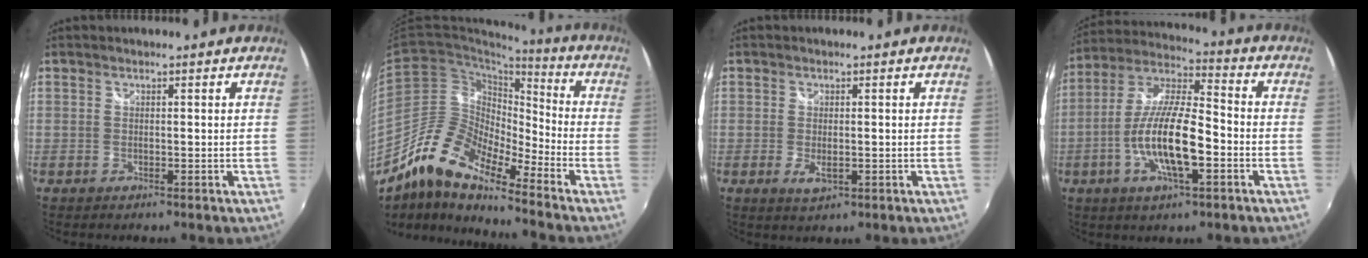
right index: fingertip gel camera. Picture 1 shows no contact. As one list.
[{"total": 14.3, "force": [-10.8, 3.9, 8.5], "torque": [-0.144, 0.004, -0.218]}, {"total": 3.0, "force": [-0.8, 1.4, 2.5], "torque": [-0.047, -0.008, -0.010]}, {"total": 14.8, "force": [-4.5, 4.1, 13.5], "torque": [-0.269, -0.005, -0.086]}]